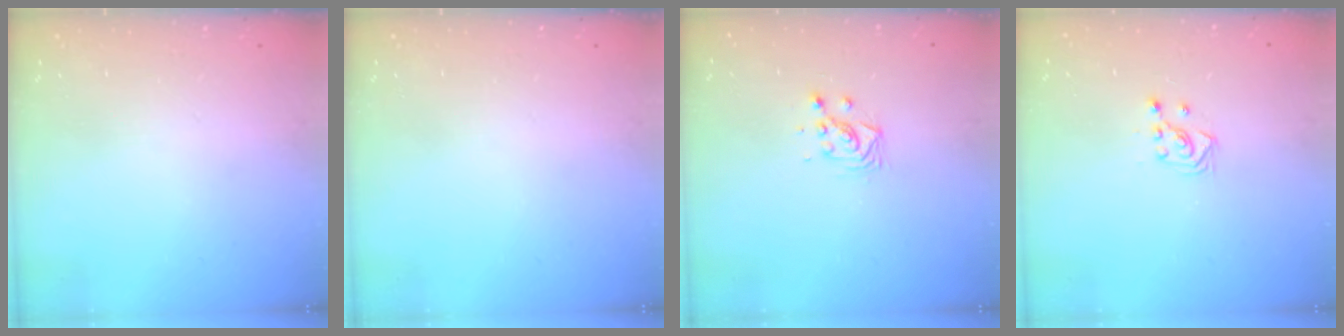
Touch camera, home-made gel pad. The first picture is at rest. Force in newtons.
{"total": 0.0}
{"total": 4.1, "press": 4.1, "slide": 0.2}
{"total": 3.0, "press": 2.8, "slide": 1.0}